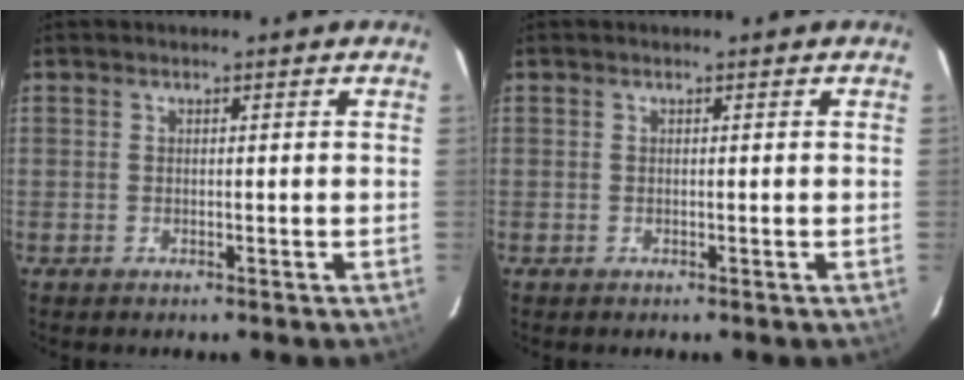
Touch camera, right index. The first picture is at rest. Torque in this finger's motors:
{"motor_torque": [0.00, 0.00, 0.03, 0.00]}